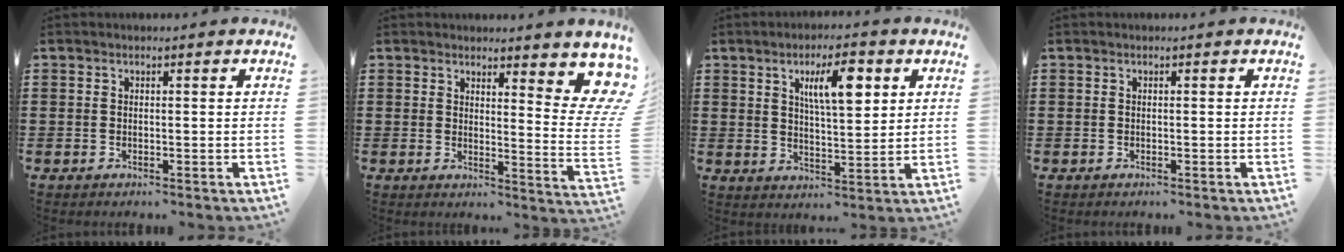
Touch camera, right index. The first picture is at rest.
{"total": 6.2, "force": [5.1, 1.1, 3.4], "torque": [-0.054, -0.029, 0.087]}
{"total": 8.3, "force": [3.5, 2.7, 7.0], "torque": [-0.122, 0.001, 0.052]}
{"total": 0.0}